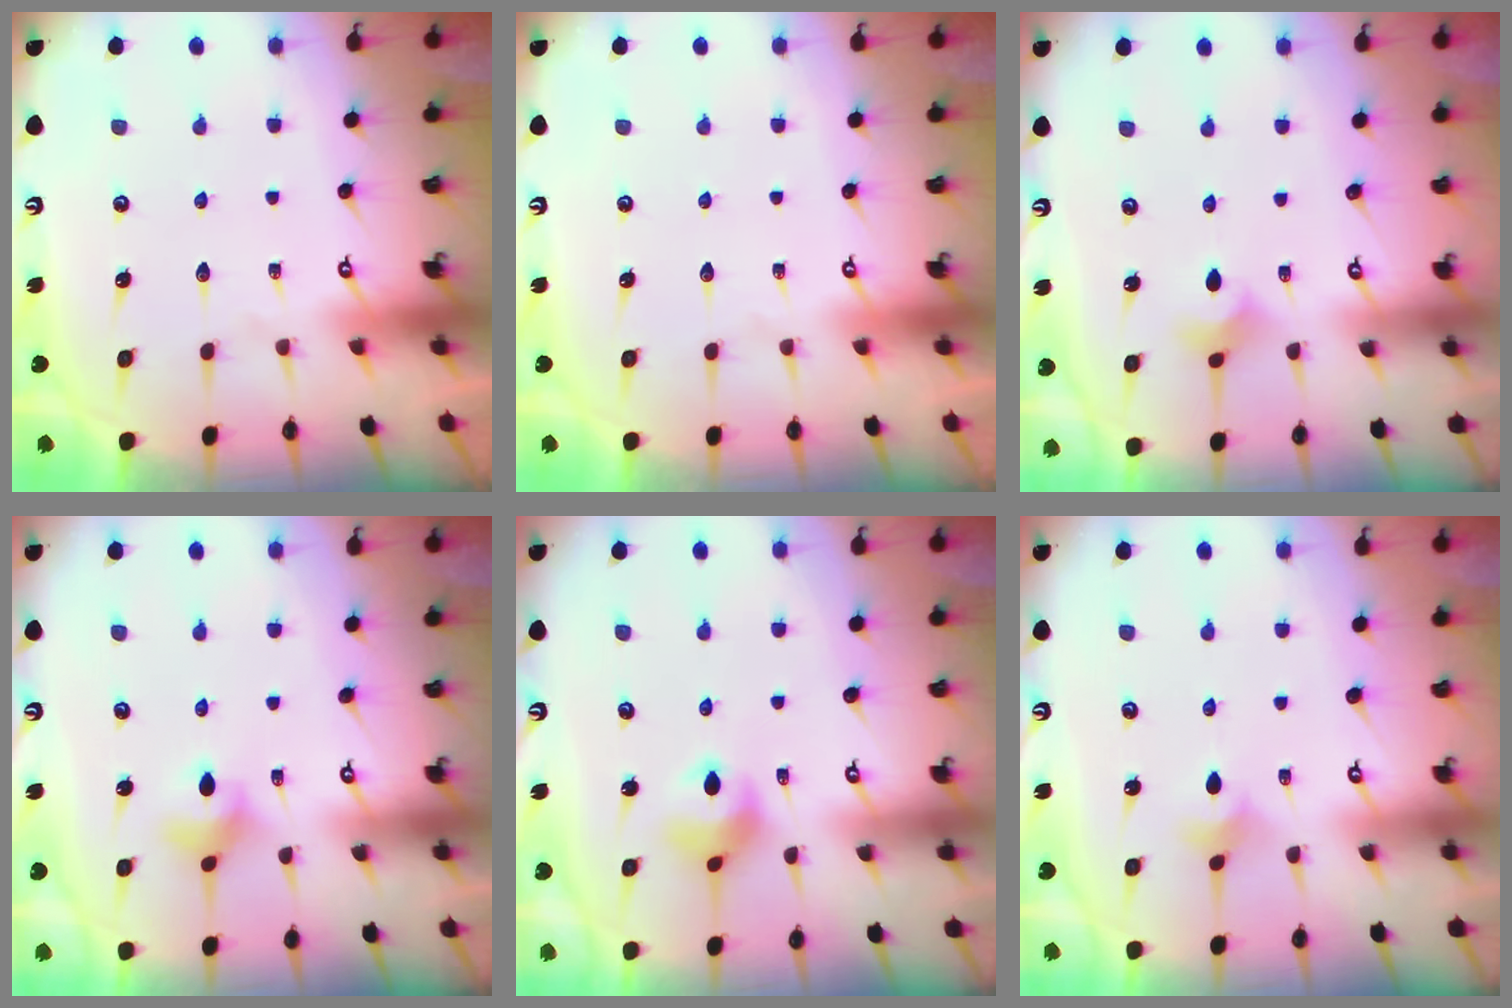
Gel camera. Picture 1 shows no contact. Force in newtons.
{"total": 0.0}
{"total": 3.6, "press": 3.6, "slide": 0.7}
{"total": 4.8, "press": 4.5, "slide": 1.4}
{"total": 6.5, "press": 6.5, "slide": 0.5}
{"total": 2.1, "press": 2.1, "slide": 0.5}